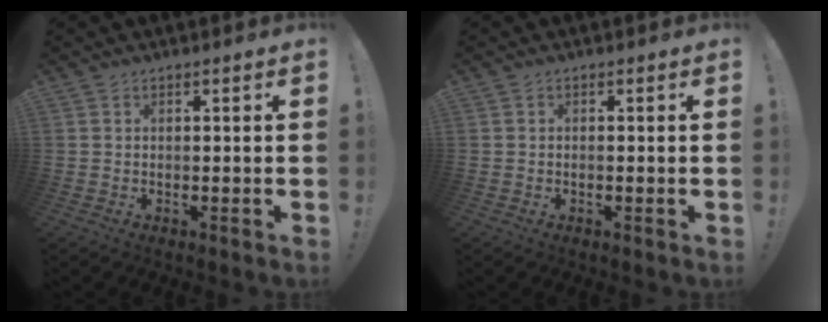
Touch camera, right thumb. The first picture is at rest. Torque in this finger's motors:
{"motor_torque": [-0.18, -0.43, -0.04, 0.24, 0.09]}